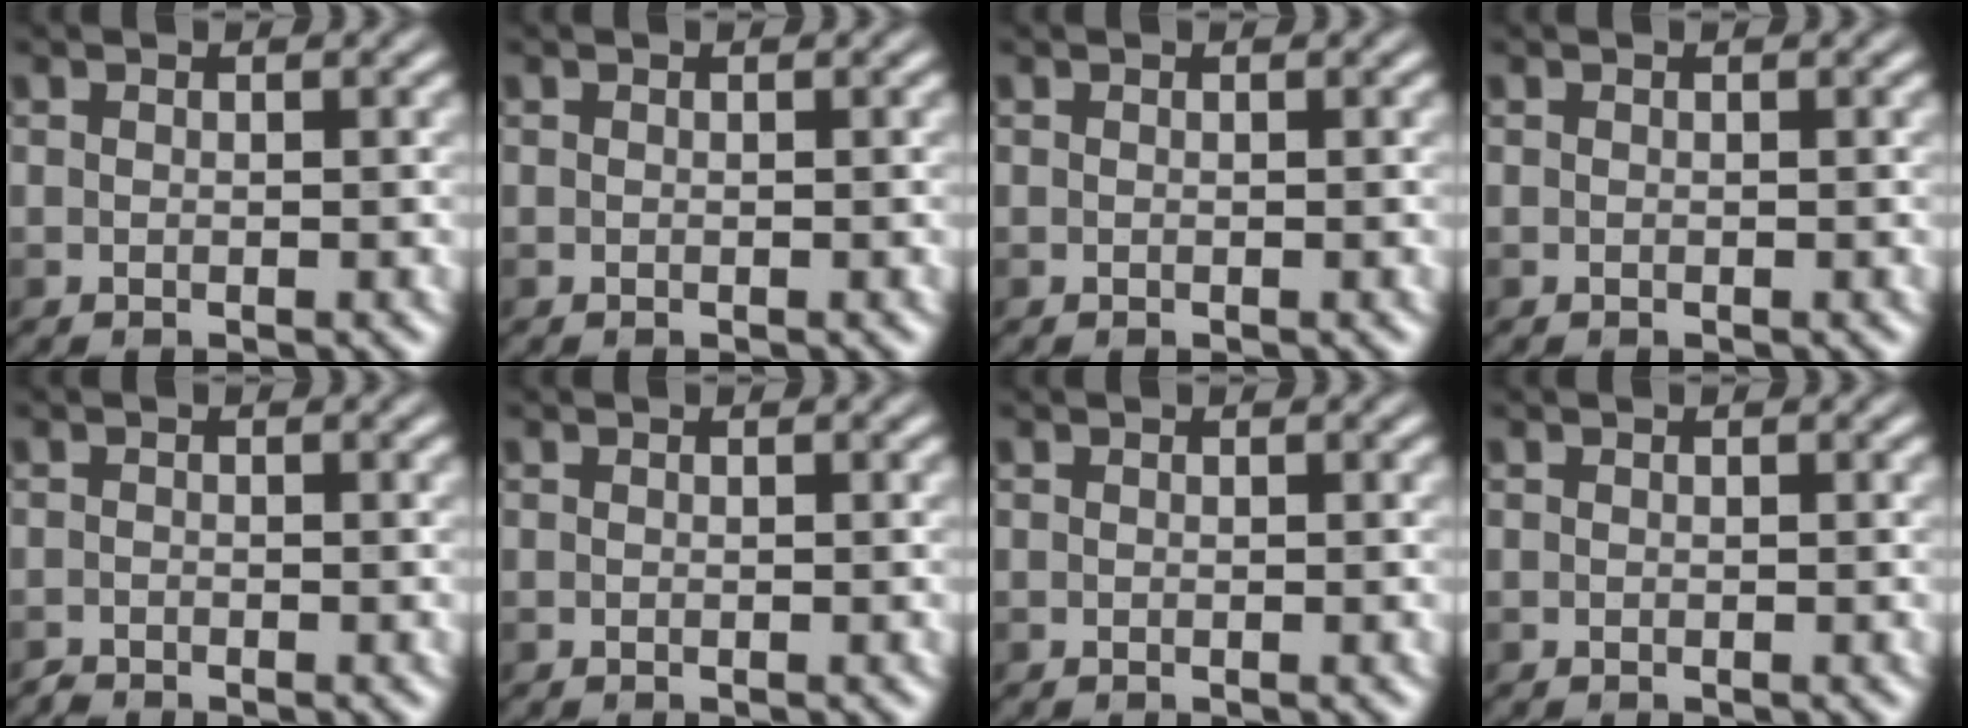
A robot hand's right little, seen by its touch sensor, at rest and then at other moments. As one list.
[{"total": 0.0}, {"total": 0.0}, {"total": 0.0}, {"total": 0.9, "force": [-0.9, 0.2, 0.2], "torque": [-0.005, -0.002, -0.017]}, {"total": 0.0}, {"total": 0.0}, {"total": 0.0}]